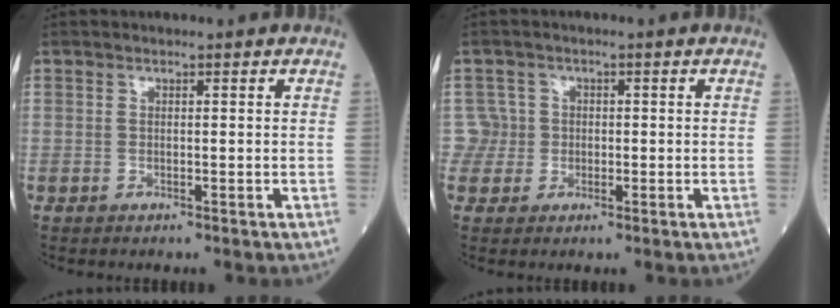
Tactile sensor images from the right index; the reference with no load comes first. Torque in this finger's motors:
{"motor_torque": [-0.12, -0.09, -0.10, -0.04]}